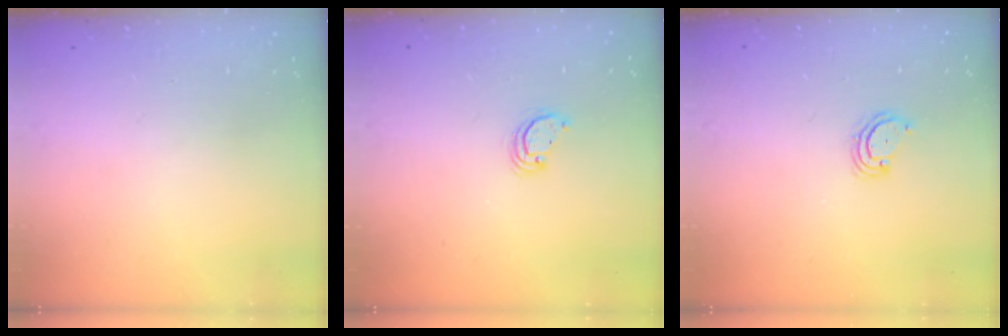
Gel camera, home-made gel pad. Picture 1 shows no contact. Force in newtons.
{"total": 2.9, "press": 2.9, "slide": 0.1}
{"total": 3.5, "press": 3.4, "slide": 0.4}